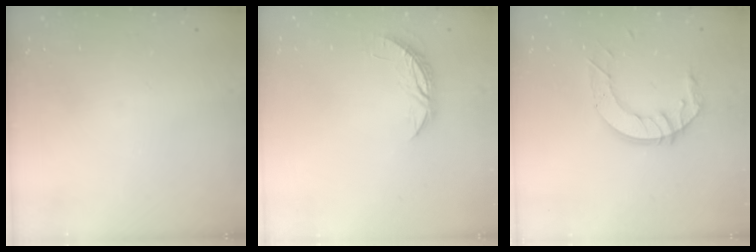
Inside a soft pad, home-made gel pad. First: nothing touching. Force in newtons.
{"total": 5.2, "press": 5.2, "slide": 0.3}
{"total": 10.6, "press": 10.5, "slide": 1.0}